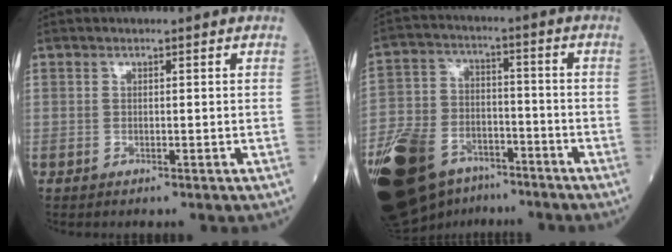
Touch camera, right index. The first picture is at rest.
{"total": 25.6, "force": [-15.6, 14.4, 14.3], "torque": [-0.375, -0.019, -0.270]}